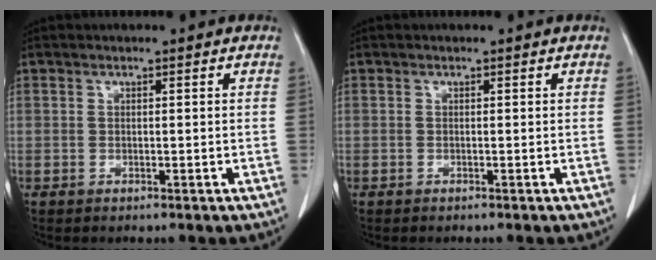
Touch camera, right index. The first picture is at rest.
{"total": 0.0}